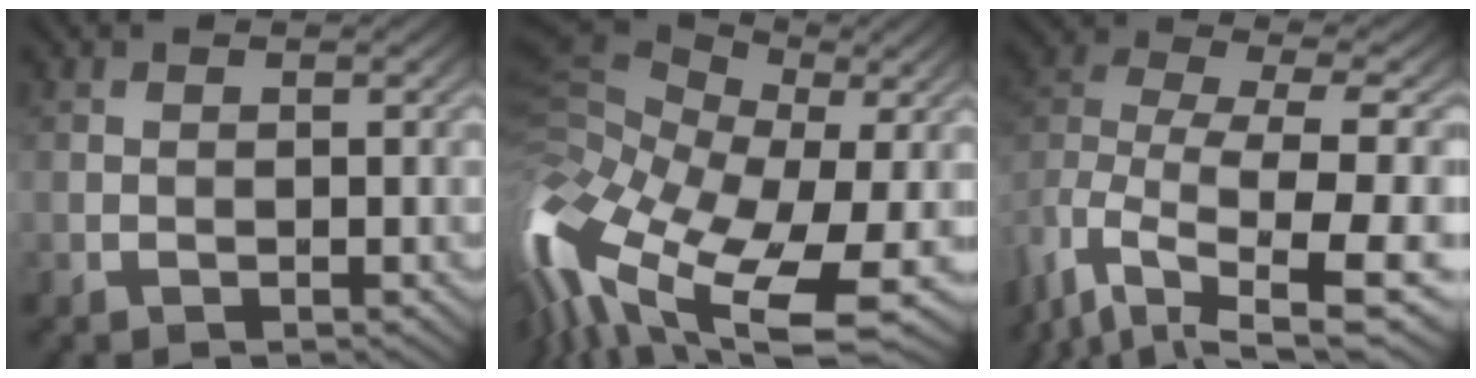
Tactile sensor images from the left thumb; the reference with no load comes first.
{"total": 17.6, "force": [-6.2, 8.9, 13.8], "torque": [-0.326, -0.016, -0.104]}
{"total": 12.0, "force": [-5.5, 5.3, 9.3], "torque": [-0.207, -0.009, -0.057]}